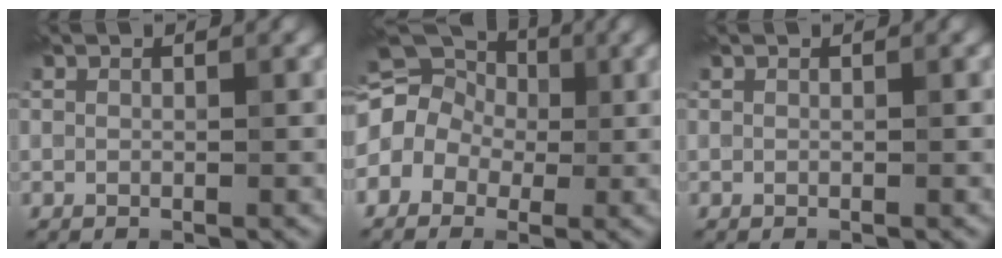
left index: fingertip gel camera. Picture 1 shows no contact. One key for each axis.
{"total": 12.6, "fx": 0.5, "fy": 11.0, "fz": 6.1, "tx": -0.125, "ty": 0.040, "tz": -0.048}
{"total": 0.0}